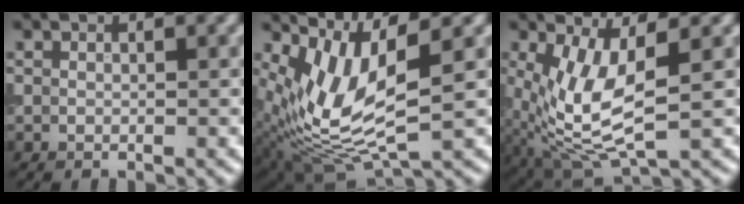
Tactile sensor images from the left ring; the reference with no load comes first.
{"total": 7.9, "force": [1.6, 2.9, 7.1], "torque": [-0.164, -0.011, 0.035]}
{"total": 7.3, "force": [-0.2, 3.0, 6.6], "torque": [-0.161, -0.010, 0.002]}